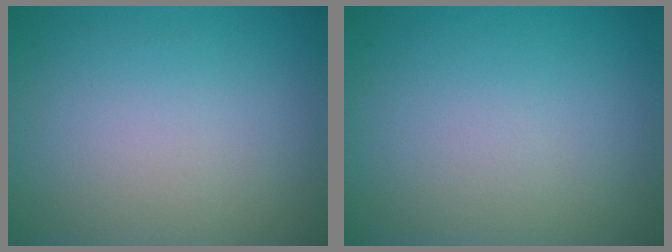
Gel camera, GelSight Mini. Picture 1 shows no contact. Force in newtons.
{"total": 0.0}